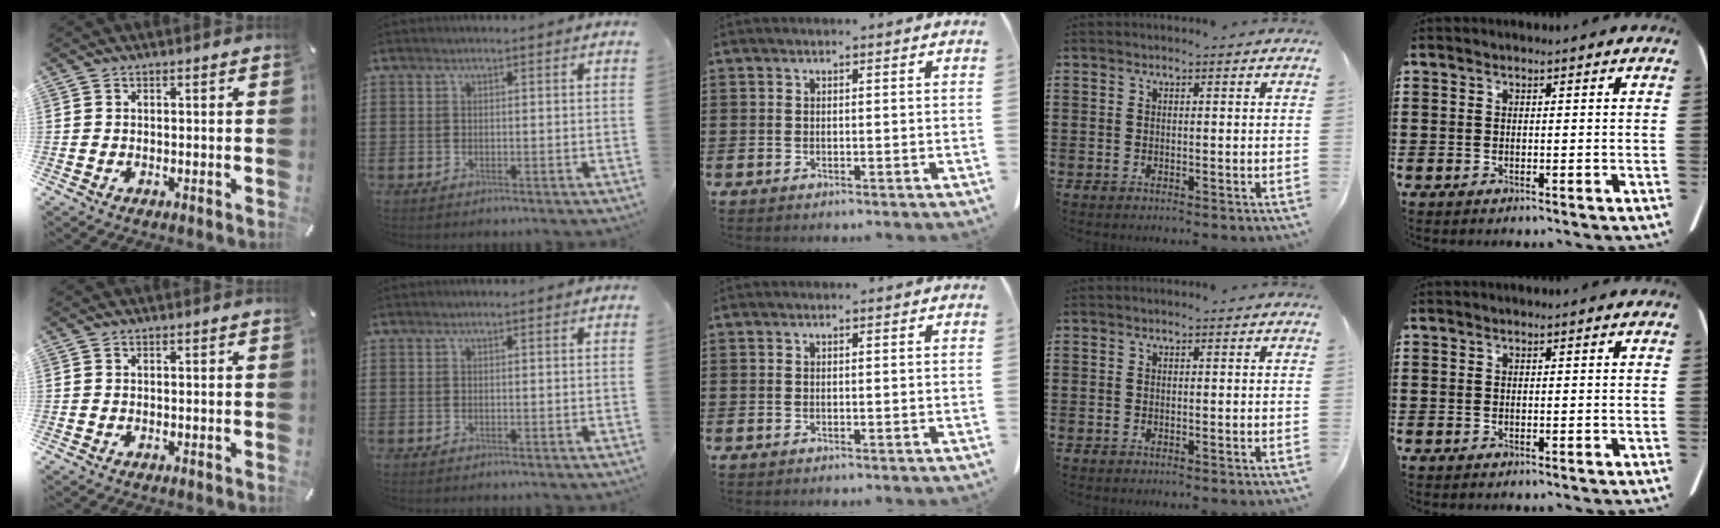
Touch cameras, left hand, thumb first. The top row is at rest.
{}